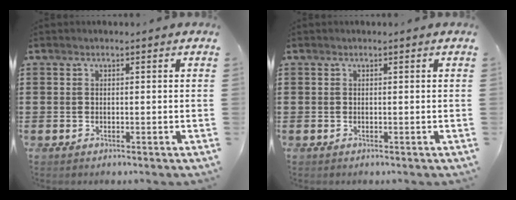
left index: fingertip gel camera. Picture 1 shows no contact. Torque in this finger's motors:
{"motor_torque": [0.00, 0.00, 0.00, 0.00]}